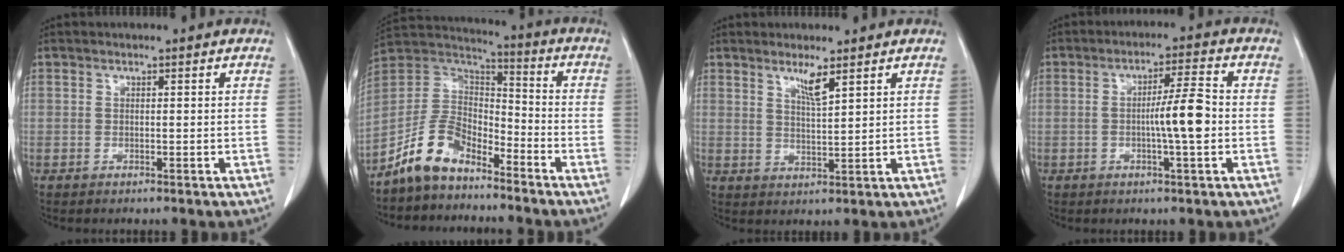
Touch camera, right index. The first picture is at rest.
{"total": 10.2, "force": [-7.4, 4.9, 4.9], "torque": [-0.111, 0.028, -0.149]}
{"total": 3.4, "force": [2.3, -0.1, 2.5], "torque": [-0.051, -0.010, 0.045]}
{"total": 6.7, "force": [-0.9, 0.1, 6.7], "torque": [-0.110, 0.005, -0.018]}